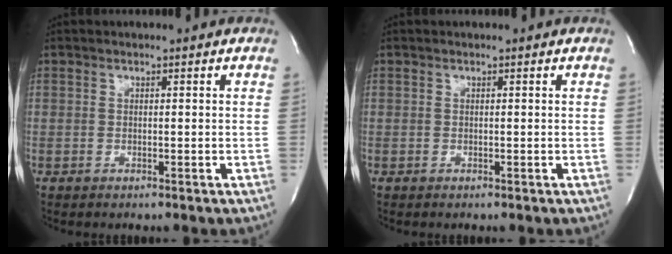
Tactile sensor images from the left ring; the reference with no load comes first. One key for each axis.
{"total": 0.0}